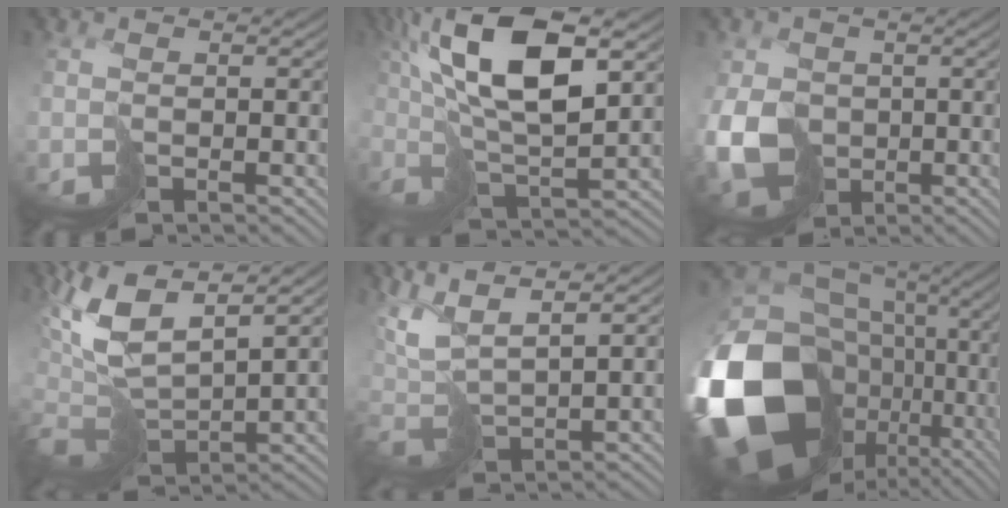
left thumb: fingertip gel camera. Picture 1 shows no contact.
{"total": 14.2, "force": [4.4, 5.3, 12.4], "torque": [-0.255, 0.009, 0.079]}
{"total": 9.3, "force": [-2.0, 7.7, 4.9], "torque": [-0.130, -0.031, -0.038]}
{"total": 11.6, "force": [5.4, 4.7, 9.1], "torque": [-0.219, 0.006, 0.101]}
{"total": 8.4, "force": [4.3, 3.1, 6.5], "torque": [-0.176, 0.001, 0.090]}
{"total": 22.6, "force": [-4.6, 17.8, 13.1], "torque": [-0.323, -0.064, -0.057]}